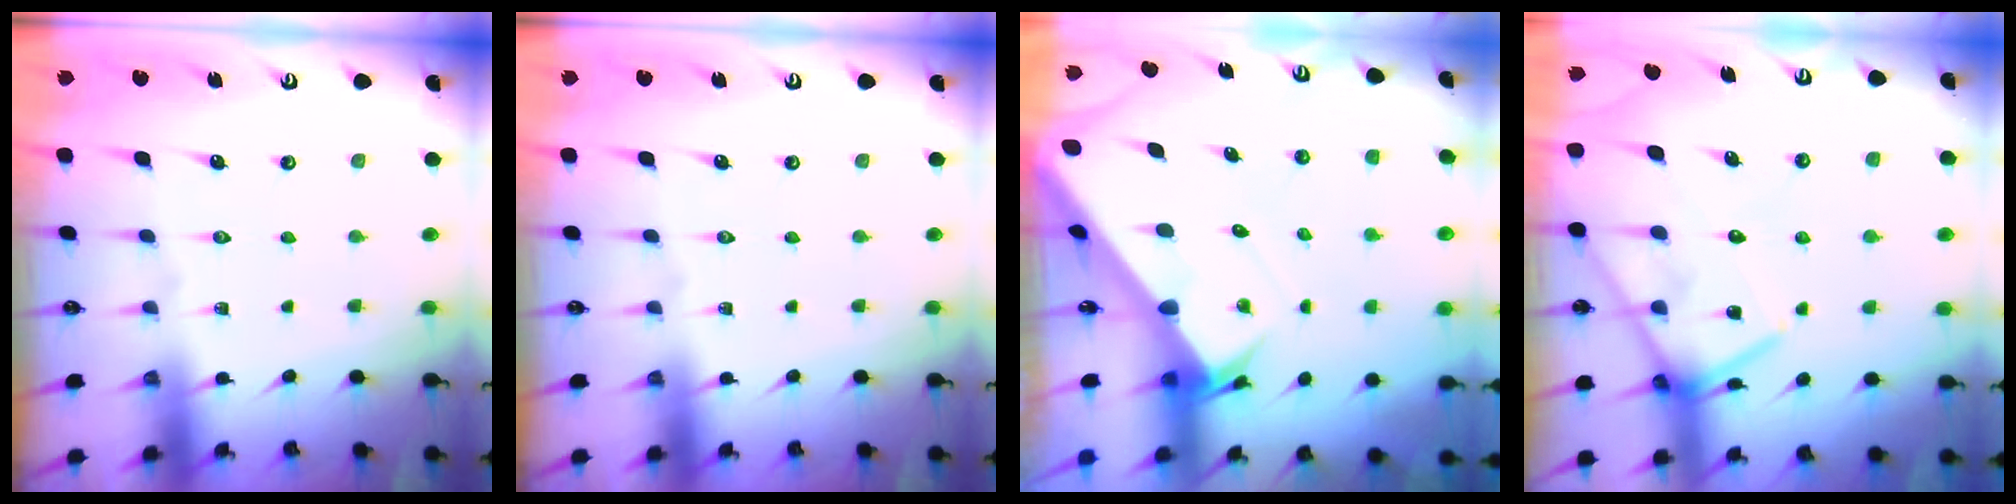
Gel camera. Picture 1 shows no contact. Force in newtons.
{"total": 0.0}
{"total": 3.9, "press": 3.9, "slide": 0.4}
{"total": 13.8, "press": 13.8, "slide": 1.0}